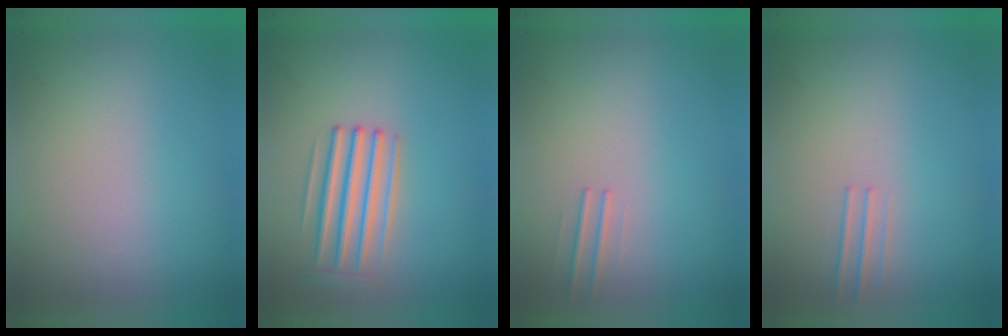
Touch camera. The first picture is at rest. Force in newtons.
{"total": 3.1}
{"total": 1.1}
{"total": 1.2}